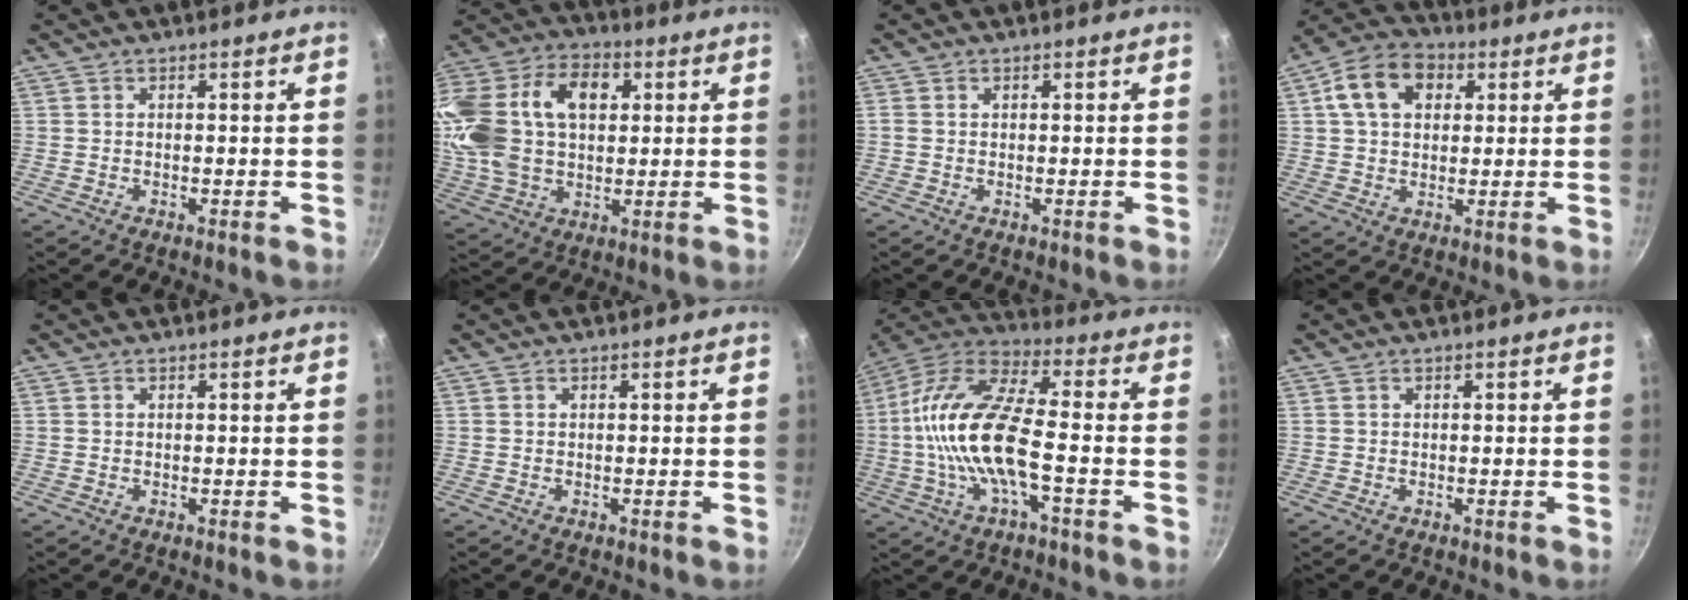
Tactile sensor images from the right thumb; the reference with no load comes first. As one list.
[{"total": 22.6, "force": [4.5, 15.2, 16.1], "torque": [-0.304, 0.025, 0.076]}, {"total": 0.7, "force": [0.1, 0.6, 0.4], "torque": [-0.008, 0.003, 0.001]}, {"total": 11.3, "force": [3.4, 8.2, 7.0], "torque": [-0.098, 0.014, 0.042]}, {"total": 0.0}, {"total": 0.0}, {"total": 17.6, "force": [-2.7, 6.2, 16.2], "torque": [-0.316, 0.038, -0.066]}, {"total": 0.0}]